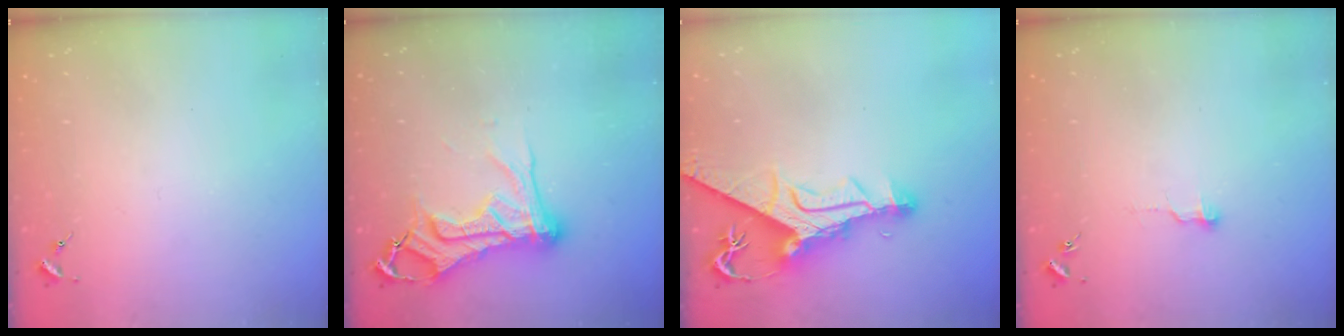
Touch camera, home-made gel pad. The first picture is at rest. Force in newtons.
{"total": 17.6, "press": 17.6, "slide": 1.8}
{"total": 13.8, "press": 13.7, "slide": 1.3}
{"total": 3.6, "press": 3.6, "slide": 0.3}